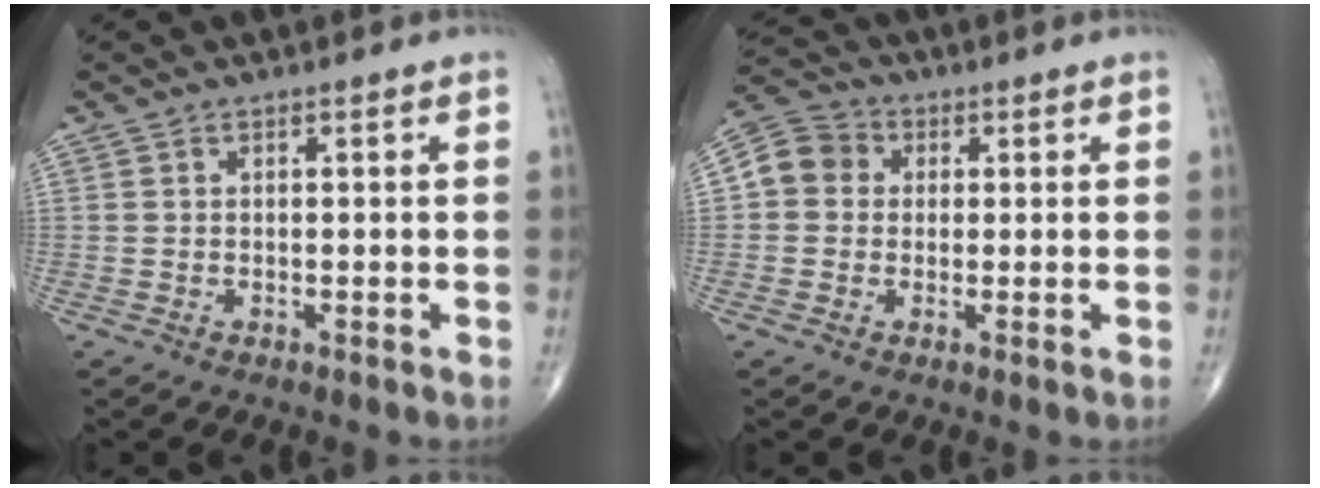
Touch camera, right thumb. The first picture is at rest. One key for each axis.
{"total": 6.6, "fx": 0.7, "fy": 5.9, "fz": 2.7, "tx": -0.036, "ty": 0.018, "tz": -0.001}